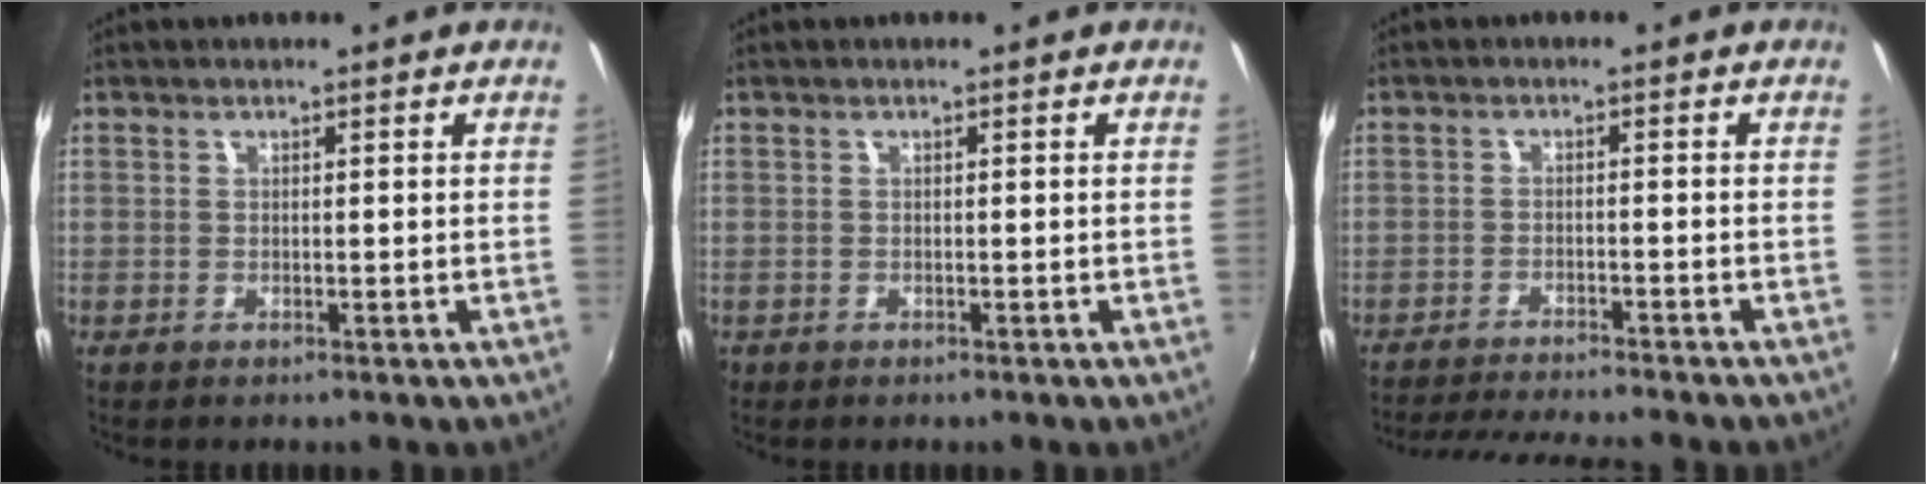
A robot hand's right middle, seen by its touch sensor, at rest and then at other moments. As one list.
[{"total": 0.5, "force": [-0.3, 0.4, 0.0], "torque": [-0.002, -0.003, -0.005]}, {"total": 10.0, "force": [-9.3, 0.1, 3.8], "torque": [-0.087, -0.014, -0.144]}]